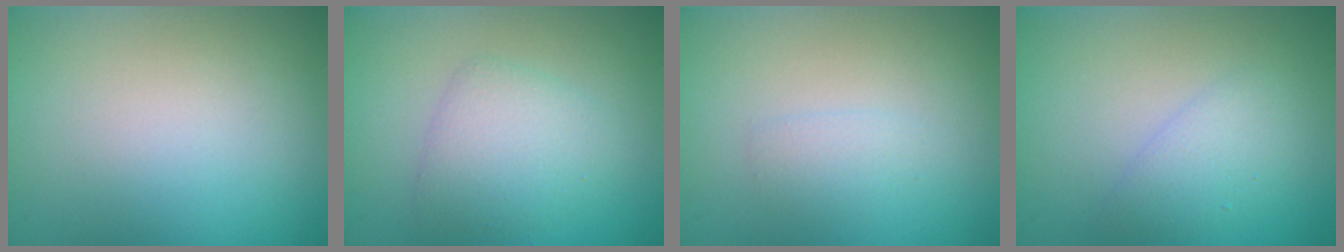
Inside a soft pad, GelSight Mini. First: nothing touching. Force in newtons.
{"total": 2.8, "press": 2.8, "slide": 0.2}
{"total": 1.0, "press": 1.0, "slide": 0.1}
{"total": 1.7, "press": 1.7, "slide": 0.2}